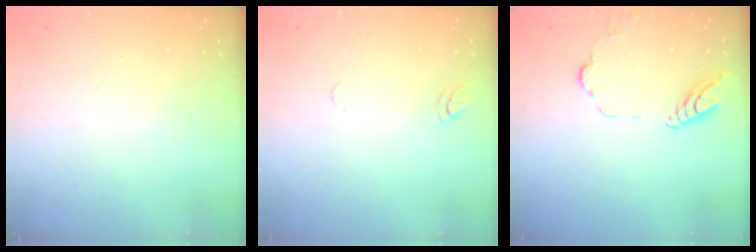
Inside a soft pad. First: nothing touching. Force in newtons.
{"total": 5.8, "press": 5.8, "slide": 0.5}
{"total": 11.1, "press": 10.9, "slide": 1.6}